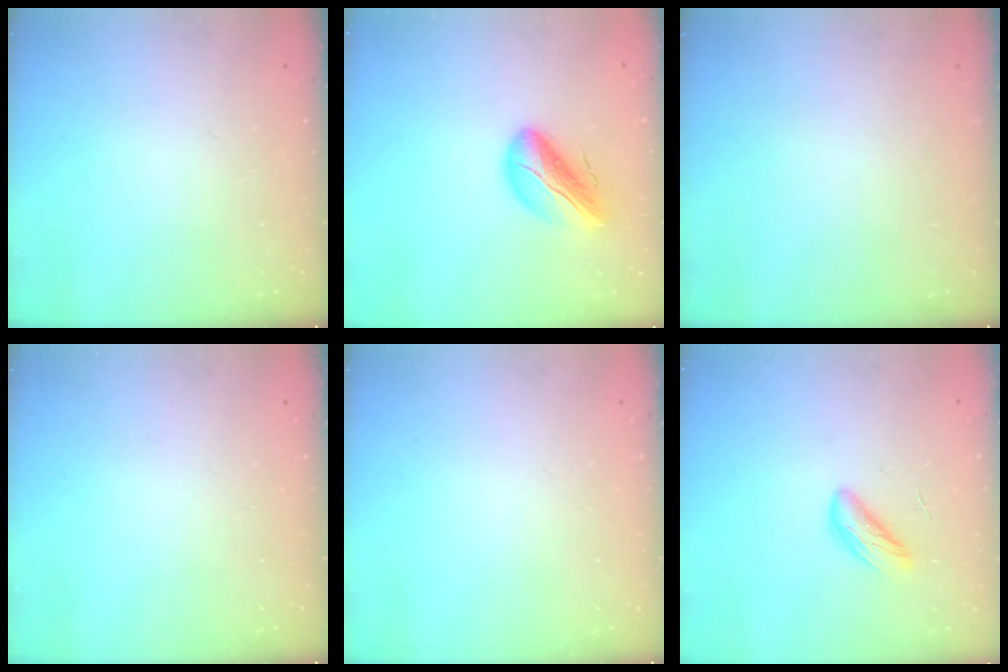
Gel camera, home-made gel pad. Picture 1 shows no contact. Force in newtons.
{"total": 13.4, "press": 13.0, "slide": 3.2}
{"total": 0.0}
{"total": 0.0}
{"total": 0.0}
{"total": 5.0, "press": 5.0, "slide": 0.4}